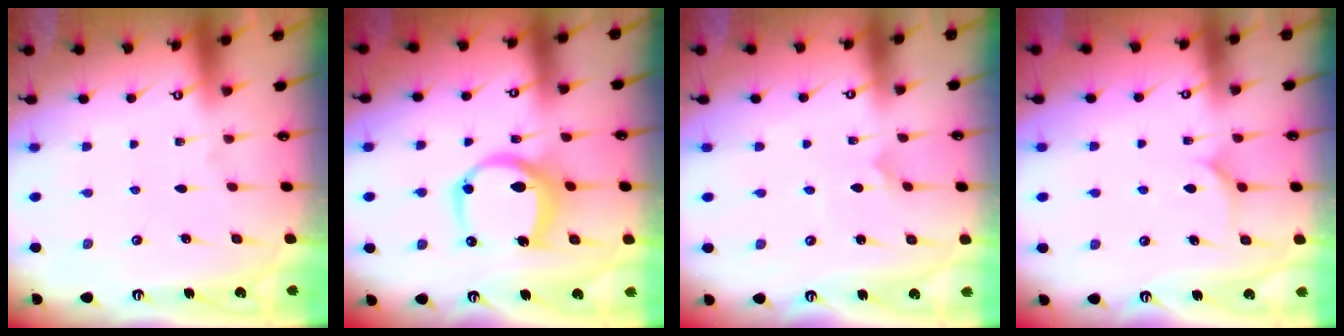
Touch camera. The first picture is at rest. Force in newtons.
{"total": 11.2, "press": 11.2, "slide": 0.5}
{"total": 1.2, "press": 1.2, "slide": 0.0}
{"total": 8.4, "press": 8.4, "slide": 0.6}